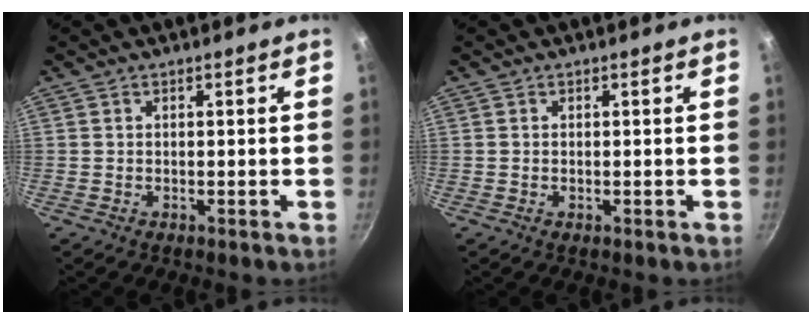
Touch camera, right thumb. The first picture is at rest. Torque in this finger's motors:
{"motor_torque": [0.57, 0.28, -0.07, -0.40, -0.02]}